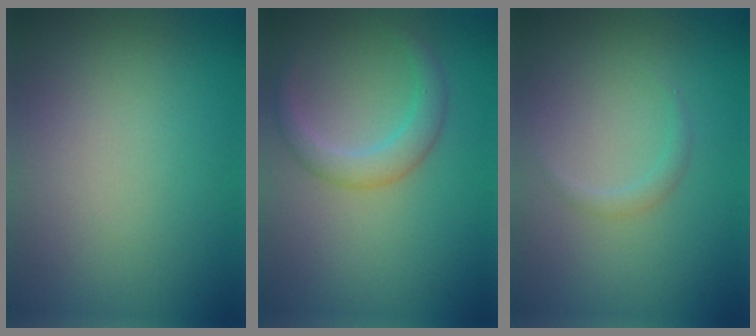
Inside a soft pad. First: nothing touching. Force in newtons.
{"total": 2.0, "press": 2.0, "slide": 0.2}
{"total": 0.9, "press": 0.9, "slide": 0.1}